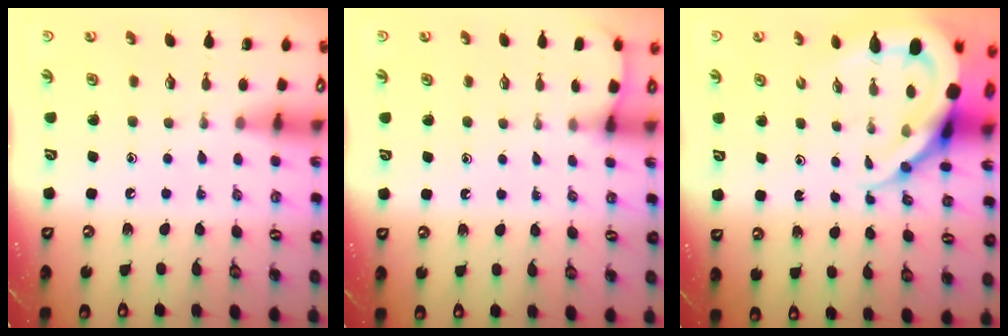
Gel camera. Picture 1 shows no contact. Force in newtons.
{"total": 1.8, "press": 1.8, "slide": 0.2}
{"total": 11.8, "press": 11.7, "slide": 1.2}